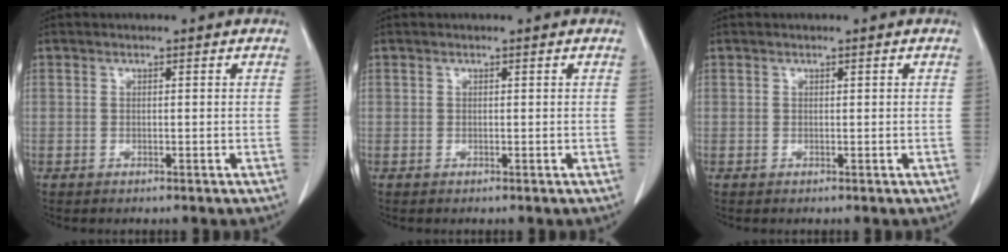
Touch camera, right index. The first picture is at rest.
{"total": 0.0}
{"total": 0.0}